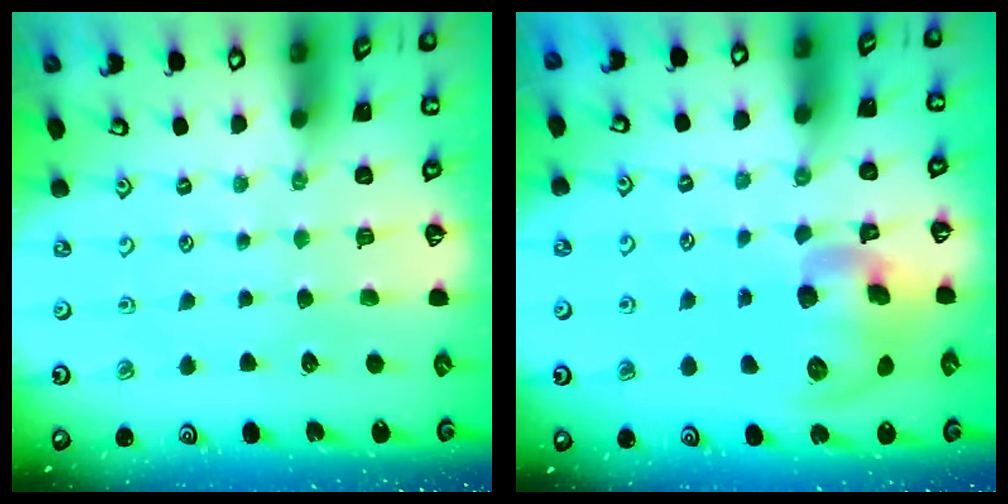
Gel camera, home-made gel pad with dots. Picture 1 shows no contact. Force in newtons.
{"total": 14.7, "press": 14.5, "slide": 2.7}